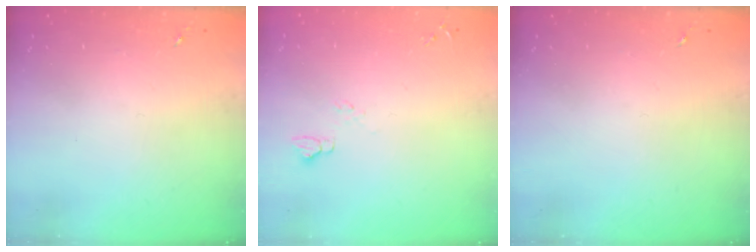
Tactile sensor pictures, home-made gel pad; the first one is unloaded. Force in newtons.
{"total": 5.0, "press": 5.0, "slide": 0.6}
{"total": 0.0}